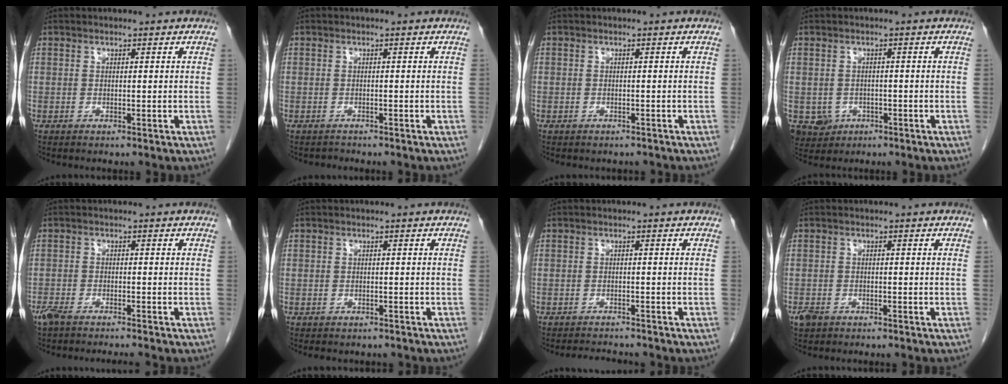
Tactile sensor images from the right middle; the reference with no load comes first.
{"total": 0.6, "force": [-0.6, 0.1, -0.2], "torque": [0.000, -0.003, -0.010]}
{"total": 1.9, "force": [-1.6, 1.1, 0.0], "torque": [-0.005, 0.002, -0.024]}
{"total": 4.6, "force": [-1.8, 4.1, 1.1], "torque": [-0.022, 0.001, -0.021]}
{"total": 5.6, "force": [-4.8, 0.6, 2.7], "torque": [-0.044, -0.009, -0.080]}
{"total": 2.8, "force": [-2.3, 1.5, 0.4], "torque": [-0.008, 0.002, -0.031]}
{"total": 2.9, "force": [-2.9, 0.2, 0.3], "torque": [-0.003, -0.010, -0.044]}
{"total": 2.2, "force": [-1.5, 1.3, 0.9], "torque": [-0.024, 0.000, -0.022]}